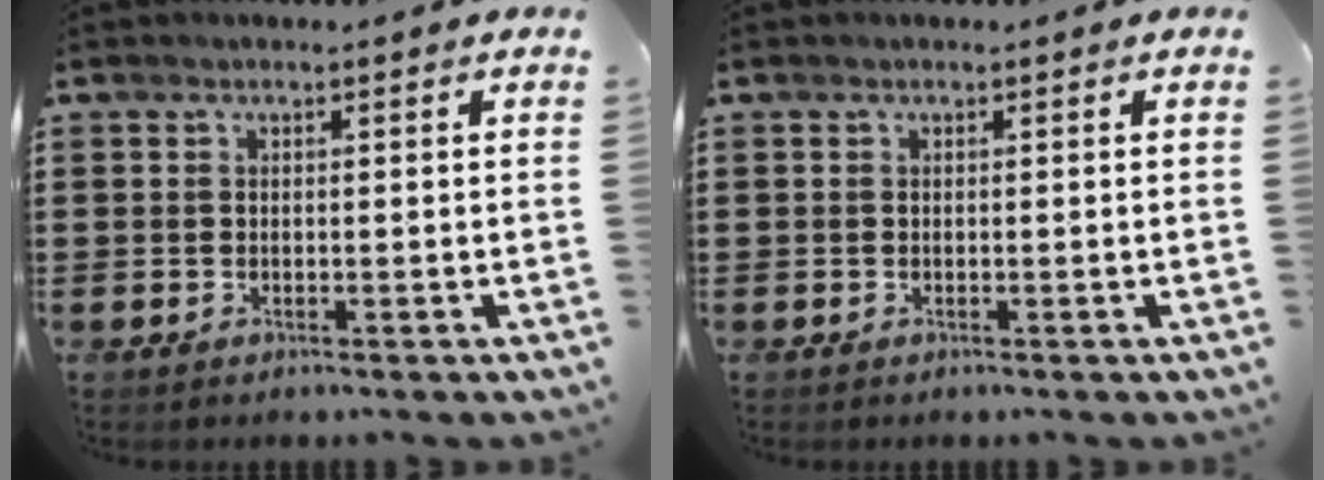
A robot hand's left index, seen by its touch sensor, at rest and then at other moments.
{"total": 0.0}